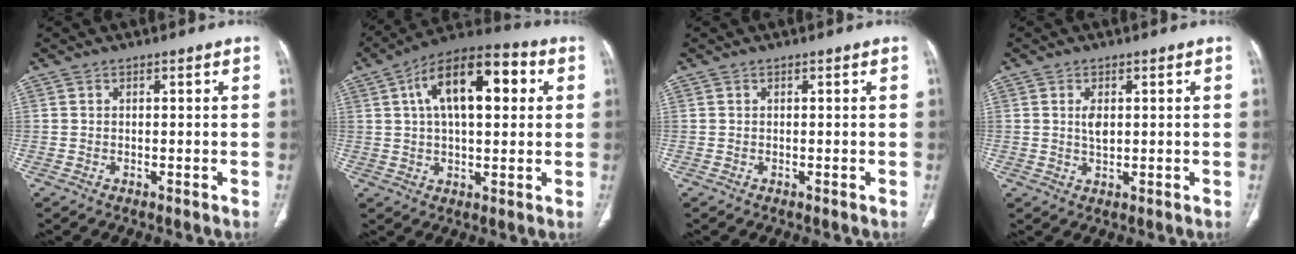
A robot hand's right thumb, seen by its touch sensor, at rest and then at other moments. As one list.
[{"total": 17.2, "force": [4.6, 8.2, 14.4], "torque": [-0.211, 0.024, 0.066]}, {"total": 0.0}, {"total": 3.6, "force": [0.8, 1.9, 2.9], "torque": [-0.052, -0.007, 0.017]}]